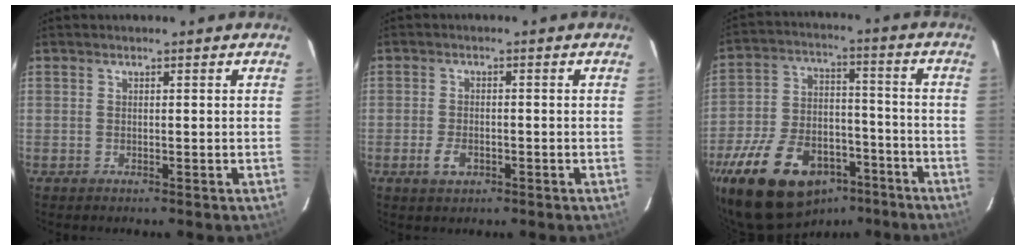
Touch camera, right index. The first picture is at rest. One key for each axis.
{"total": 3.6, "fx": -1.6, "fy": 2.0, "fz": 2.5, "tx": -0.056, "ty": -0.004, "tz": -0.027}
{"total": 24.8, "fx": -15.3, "fy": 13.5, "fz": 14.1, "tx": -0.293, "ty": -0.002, "tz": -0.235}